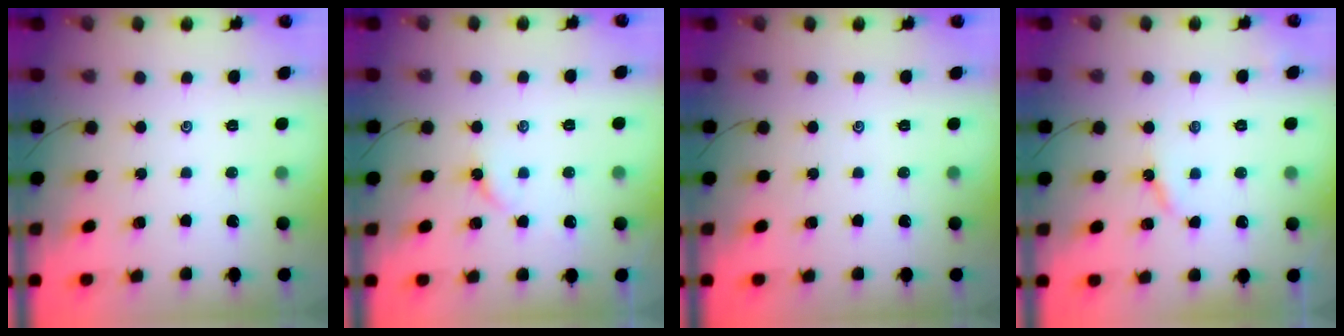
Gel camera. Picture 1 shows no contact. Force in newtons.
{"total": 5.9, "press": 5.8, "slide": 0.7}
{"total": 0.0}
{"total": 5.2, "press": 5.2, "slide": 0.4}